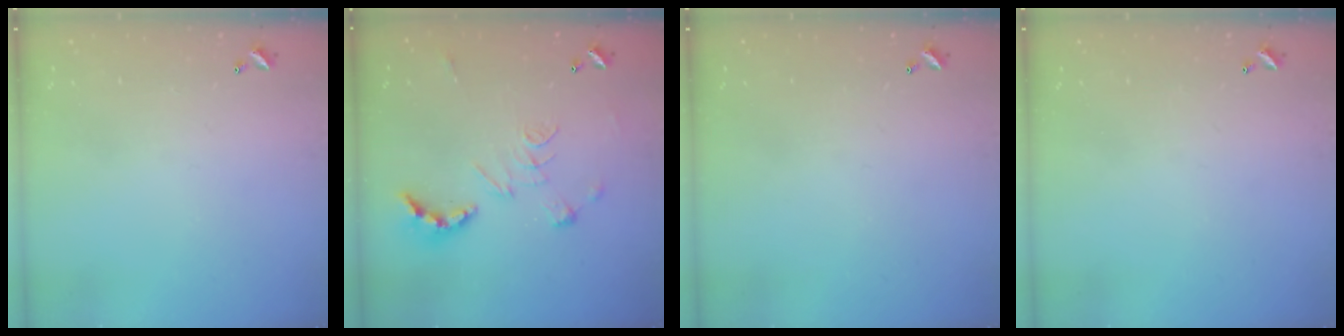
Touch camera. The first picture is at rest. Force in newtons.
{"total": 2.5, "press": 2.0, "slide": 1.5}
{"total": 0.0}
{"total": 0.0}